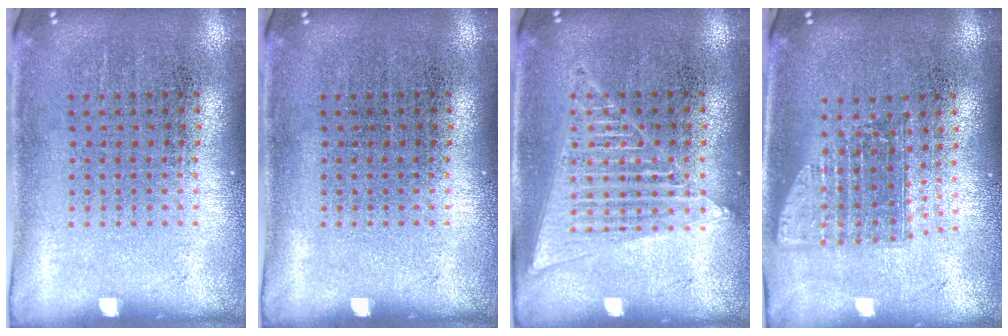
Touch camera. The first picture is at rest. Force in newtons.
{"total": 0.0}
{"total": 1.4, "press": 1.4, "slide": 0.1}
{"total": 1.5, "press": 1.2, "slide": 0.9}